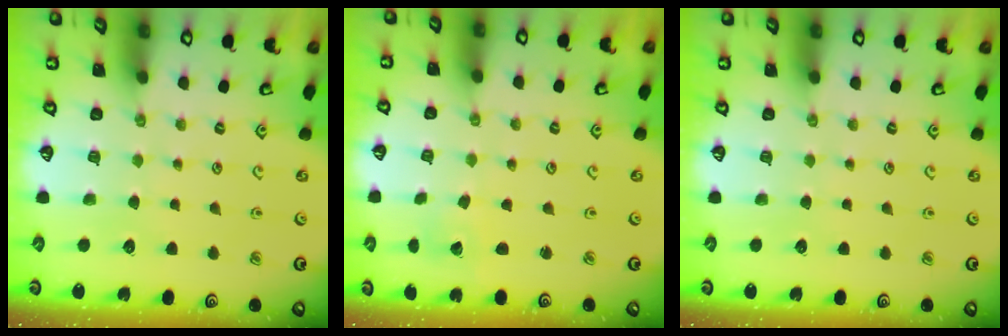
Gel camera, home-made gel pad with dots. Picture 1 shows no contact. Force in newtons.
{"total": 2.2, "press": 2.2, "slide": 0.1}
{"total": 0.0}